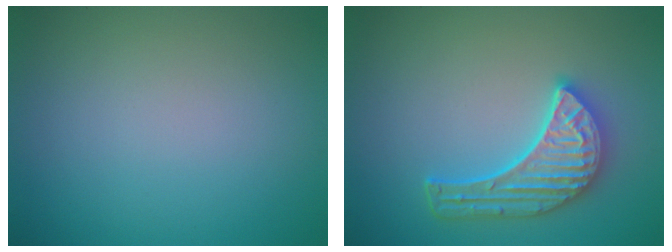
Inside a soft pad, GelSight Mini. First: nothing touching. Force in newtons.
{"total": 5.3, "press": 4.4, "slide": 2.8}